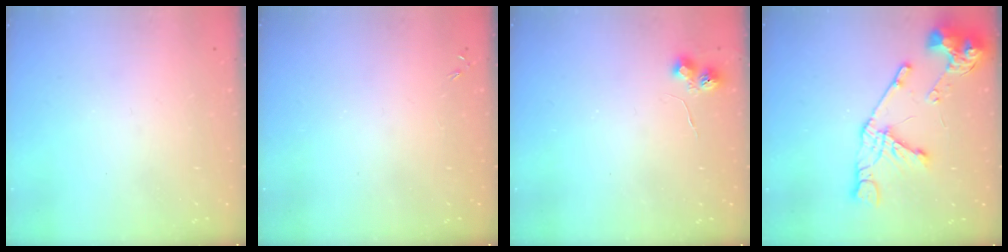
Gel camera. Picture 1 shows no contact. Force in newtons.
{"total": 0.0}
{"total": 6.1, "press": 6.1, "slide": 0.7}
{"total": 16.5, "press": 16.5, "slide": 1.6}